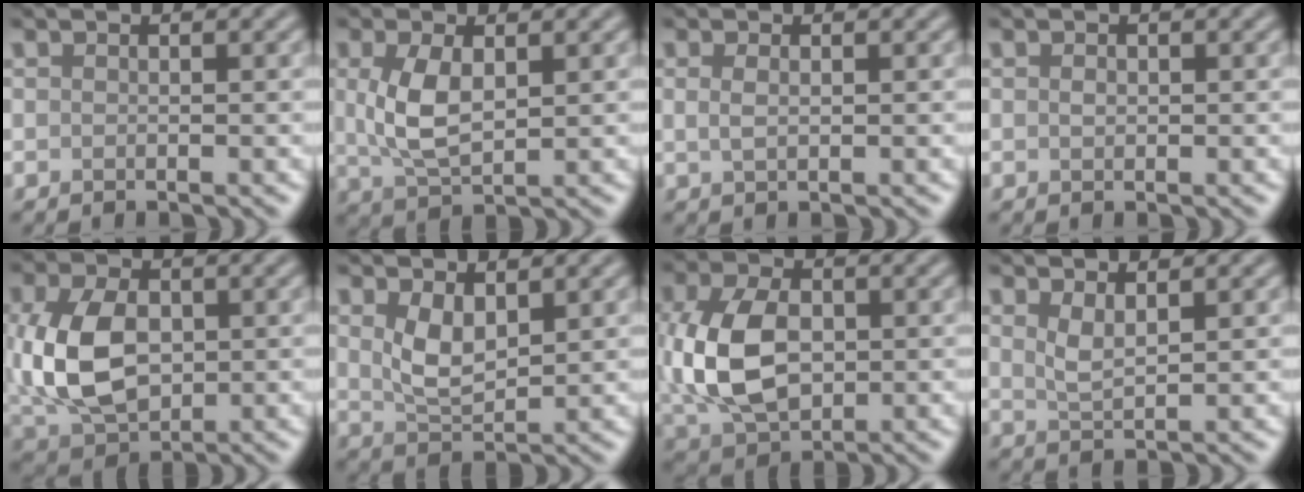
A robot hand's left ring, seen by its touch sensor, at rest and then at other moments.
{"total": 4.3, "force": [0.7, 2.2, 3.7], "torque": [-0.084, 0.000, 0.018]}
{"total": 1.1, "force": [0.3, 0.4, 0.9], "torque": [-0.020, -0.001, 0.007]}
{"total": 0.6, "force": [0.1, 0.4, 0.4], "torque": [-0.008, -0.001, 0.001]}
{"total": 8.4, "force": [-0.1, 5.6, 6.2], "torque": [-0.145, -0.002, -0.003]}
{"total": 3.3, "force": [1.2, 1.7, 2.6], "torque": [-0.059, -0.004, 0.031]}
{"total": 8.6, "force": [-0.2, 5.8, 6.4], "torque": [-0.151, -0.001, -0.004]}
{"total": 1.9, "force": [1.1, 0.6, 1.4], "torque": [-0.032, -0.005, 0.025]}